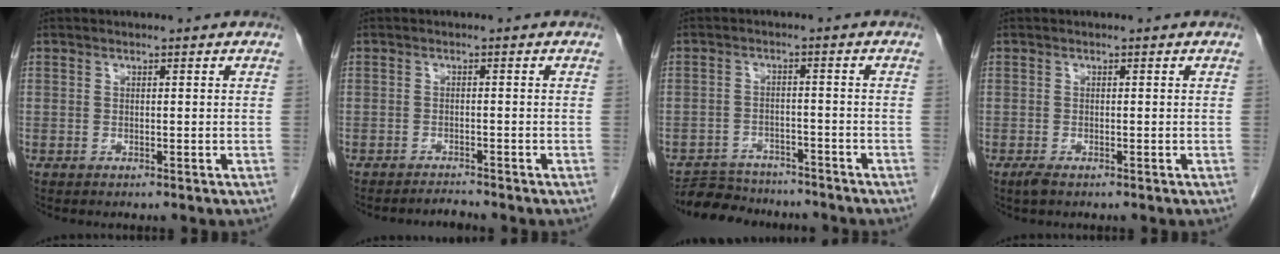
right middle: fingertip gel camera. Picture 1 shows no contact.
{"total": 1.6, "force": [-1.6, -0.4, -0.2], "torque": [0.002, -0.010, -0.023]}
{"total": 8.2, "force": [-7.6, 2.9, 1.2], "torque": [-0.011, 0.009, -0.114]}
{"total": 1.3, "force": [-0.9, 0.4, 0.9], "torque": [-0.025, -0.004, -0.015]}